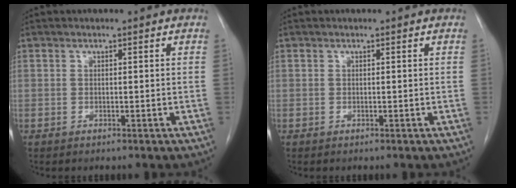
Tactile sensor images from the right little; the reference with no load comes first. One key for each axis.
{"total": 0.0}